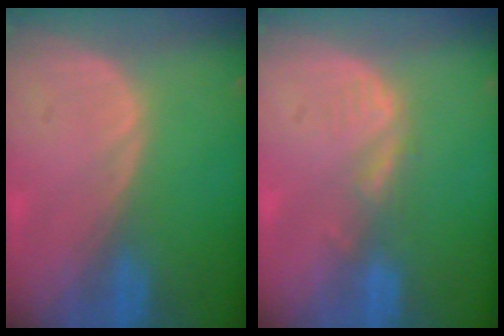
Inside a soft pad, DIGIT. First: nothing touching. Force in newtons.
{"total": 2.0, "press": 2.0, "slide": 0.3}